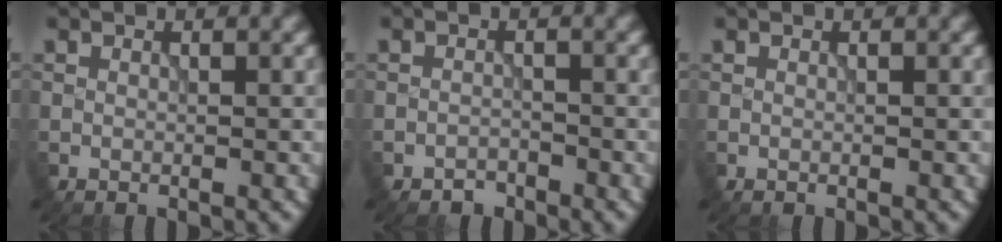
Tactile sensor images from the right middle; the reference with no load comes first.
{"total": 1.1, "force": [-1.0, 0.5, 0.0], "torque": [0.005, 0.003, -0.018]}
{"total": 0.0}